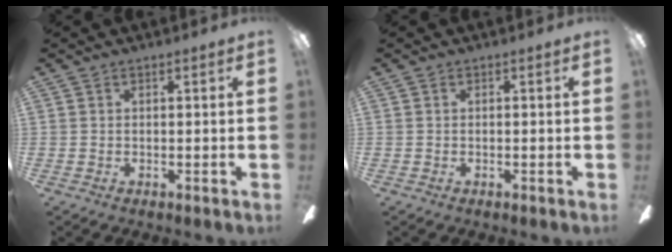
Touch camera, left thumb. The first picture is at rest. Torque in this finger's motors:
{"motor_torque": [0.00, 0.00, 0.04, -0.04, 0.00]}